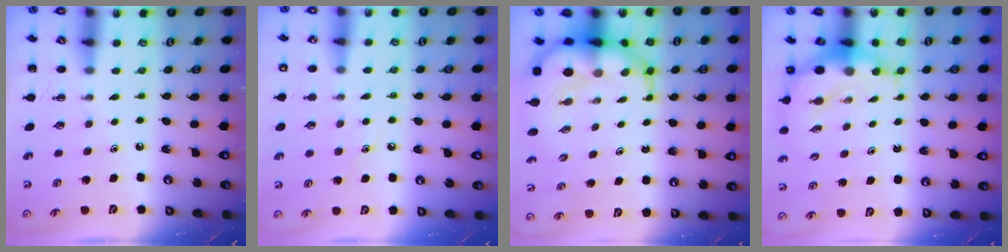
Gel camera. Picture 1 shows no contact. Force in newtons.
{"total": 7.2, "press": 7.0, "slide": 1.7}
{"total": 12.0, "press": 11.5, "slide": 3.2}
{"total": 7.1, "press": 6.9, "slide": 1.7}